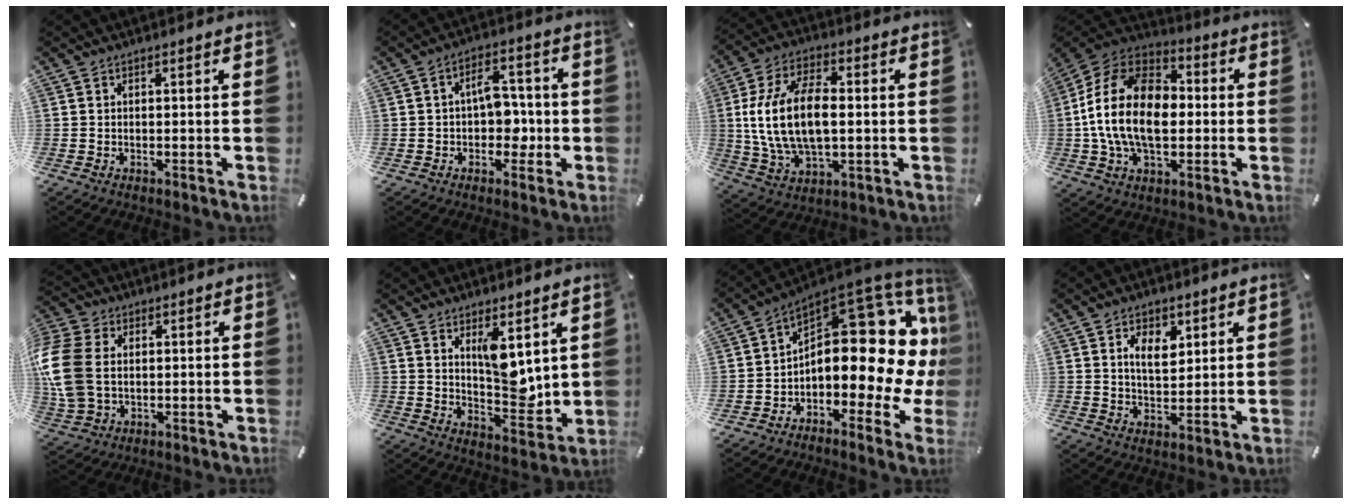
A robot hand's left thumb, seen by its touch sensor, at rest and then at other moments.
{"total": 8.2, "force": [-0.4, 5.8, 5.8], "torque": [-0.075, 0.009, -0.009]}
{"total": 16.6, "force": [0.6, 10.0, 13.2], "torque": [-0.293, 0.006, 0.011]}
{"total": 19.6, "force": [-2.1, 13.1, 14.4], "torque": [-0.307, 0.022, -0.044]}
{"total": 13.4, "force": [0.7, 10.3, 8.6], "torque": [-0.215, 0.011, 0.015]}
{"total": 10.3, "force": [4.6, 5.8, 7.3], "torque": [-0.083, -0.040, 0.082]}
{"total": 20.5, "force": [3.8, 11.2, 16.7], "torque": [-0.216, -0.059, 0.071]}
{"total": 7.2, "force": [2.8, 4.6, 4.8], "torque": [-0.075, -0.002, 0.045]}